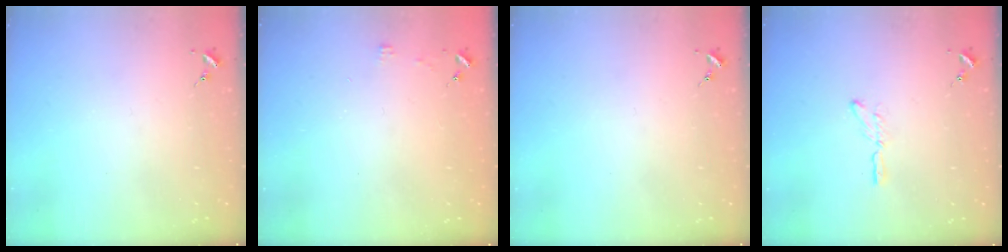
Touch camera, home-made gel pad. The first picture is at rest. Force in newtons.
{"total": 3.7, "press": 3.6, "slide": 0.4}
{"total": 0.0}
{"total": 2.9, "press": 2.9, "slide": 0.3}